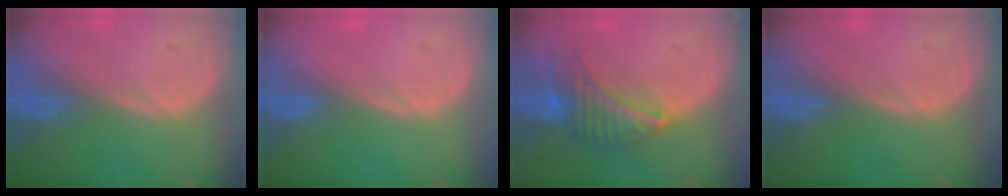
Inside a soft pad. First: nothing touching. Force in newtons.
{"total": 0.0}
{"total": 6.8, "press": 6.7, "slide": 1.4}
{"total": 0.0}